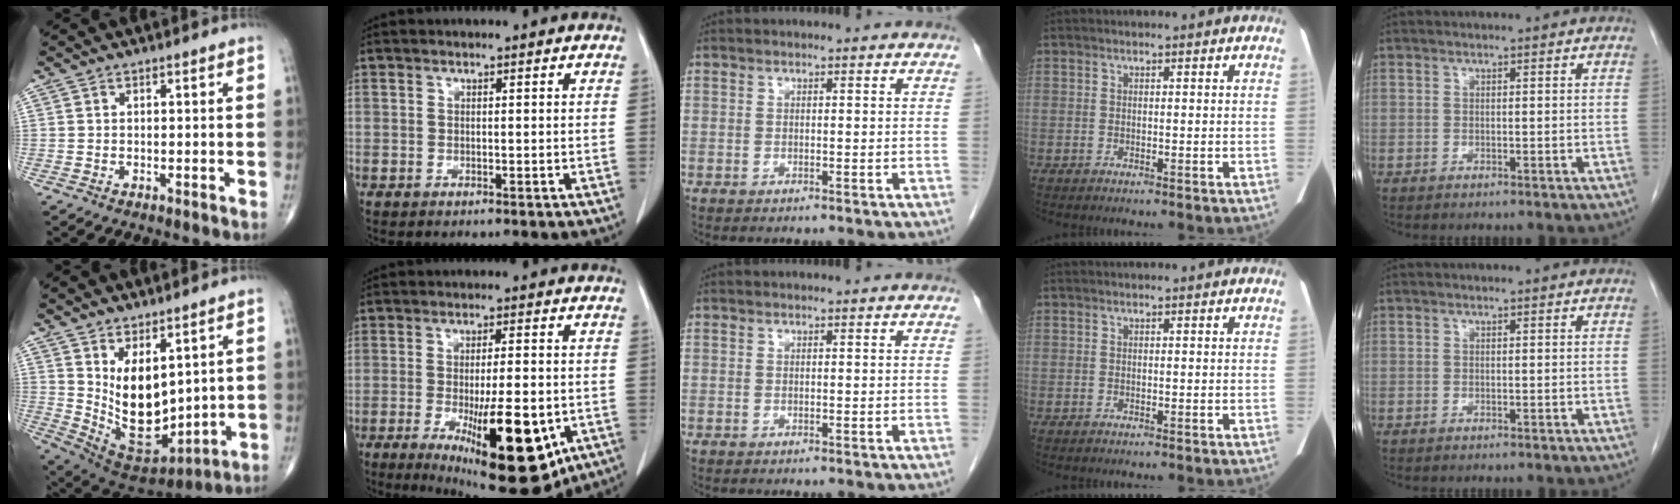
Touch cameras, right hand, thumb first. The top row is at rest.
{"thumb": {"total": 14.7, "force": [3.5, 7.9, 11.8], "torque": [-0.168, -0.039, 0.095]}, "index": {"total": 16.7, "force": [-5.8, 4.3, 15.0], "torque": [-0.200, -0.026, -0.069]}}